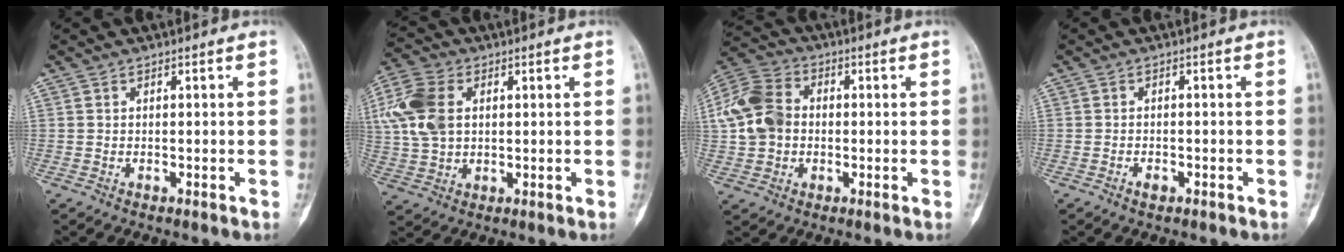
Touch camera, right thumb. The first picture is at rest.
{"total": 12.5, "force": [2.8, 8.9, 8.3], "torque": [-0.193, 0.009, 0.054]}
{"total": 11.3, "force": [0.2, 9.3, 6.5], "torque": [-0.119, 0.027, -0.006]}
{"total": 1.4, "force": [-0.9, 0.7, 0.8], "torque": [-0.010, 0.004, -0.016]}